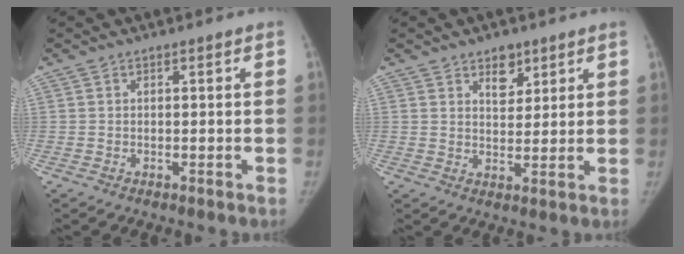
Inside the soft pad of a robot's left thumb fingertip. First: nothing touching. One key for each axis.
{"total": 4.9, "fx": 2.9, "fy": 3.0, "fz": 2.4, "tx": -0.009, "ty": -0.018, "tz": 0.047}